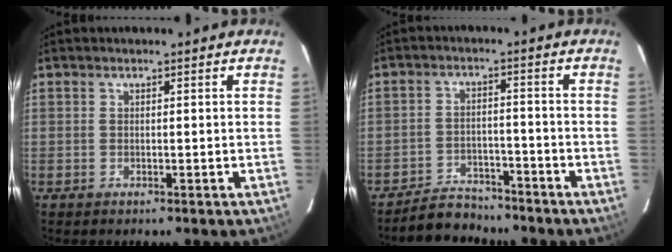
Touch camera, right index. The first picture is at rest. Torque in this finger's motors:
{"motor_torque": [-0.71, -0.23, -0.22, -0.09]}